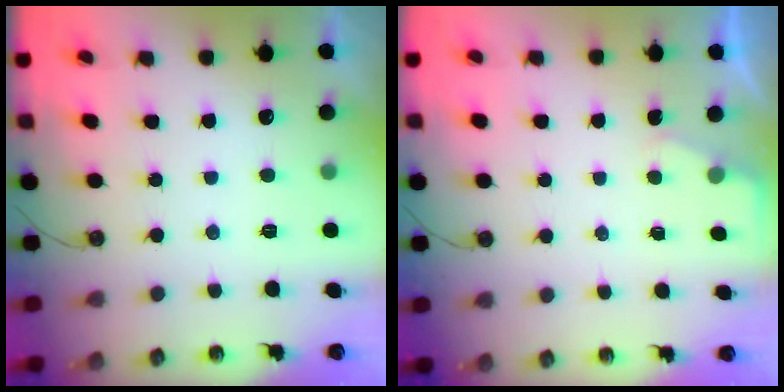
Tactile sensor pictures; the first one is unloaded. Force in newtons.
{"total": 1.8, "press": 1.8, "slide": 0.3}